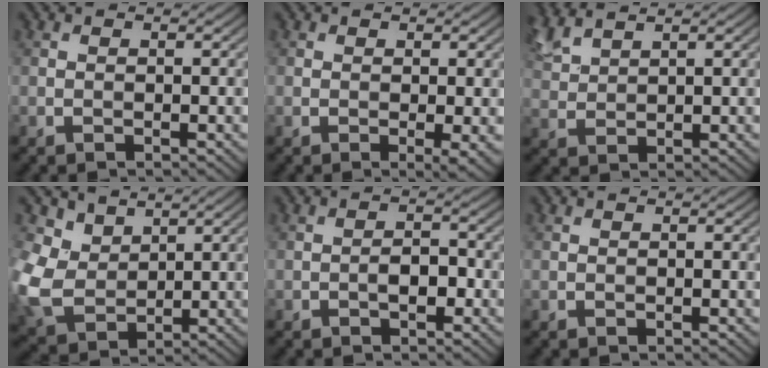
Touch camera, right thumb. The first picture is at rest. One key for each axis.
{"total": 1.9, "fx": 0.1, "fy": 0.4, "fz": 1.8, "tx": -0.032, "ty": -0.007, "tz": 0.001}
{"total": 4.4, "fx": 3.6, "fy": 1.0, "fz": 2.3, "tx": -0.068, "ty": 0.017, "tz": 0.083}
{"total": 8.3, "fx": 3.3, "fy": 6.0, "fz": 4.6, "tx": -0.137, "ty": -0.005, "tz": 0.071}
{"total": 2.6, "fx": -1.0, "fy": 1.2, "fz": 2.0, "tx": -0.030, "ty": 0.007, "tz": -0.021}
{"total": 0.0}